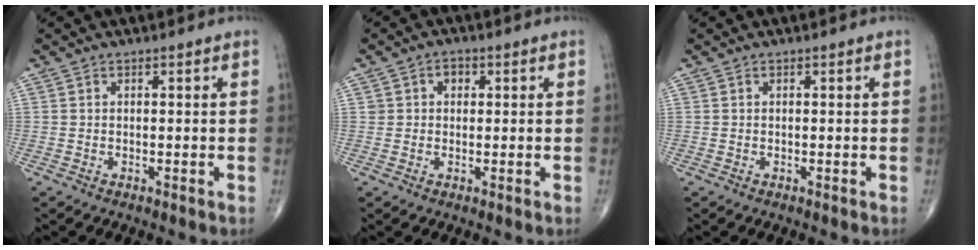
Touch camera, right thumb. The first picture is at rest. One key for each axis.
{"total": 2.6, "fx": 0.7, "fy": 2.2, "fz": 1.2, "tx": -0.002, "ty": 0.002, "tz": 0.008}
{"total": 0.0}